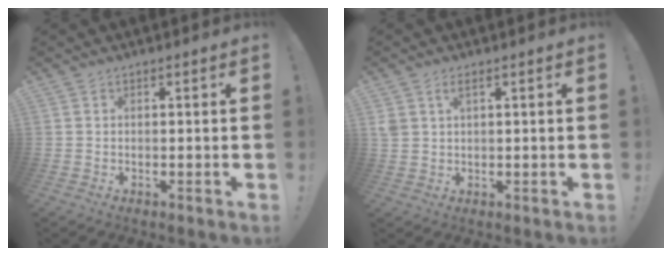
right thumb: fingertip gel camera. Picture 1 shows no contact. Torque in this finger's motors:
{"motor_torque": [0.16, 0.52, 0.24, 0.14, 0.00]}